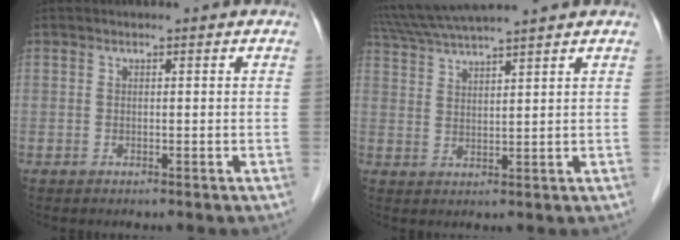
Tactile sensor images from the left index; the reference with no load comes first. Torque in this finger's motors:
{"motor_torque": [0.20, -0.36, 0.69, 0.20]}